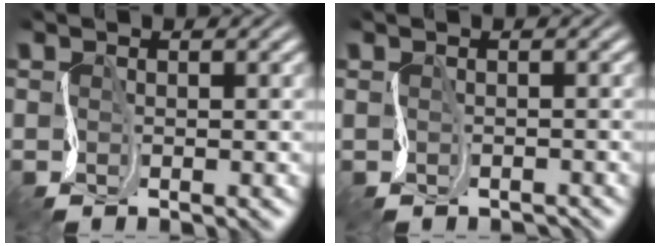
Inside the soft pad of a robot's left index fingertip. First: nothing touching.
{"total": 0.6, "force": [-0.5, 0.3, 0.4], "torque": [-0.006, -0.009, -0.011]}